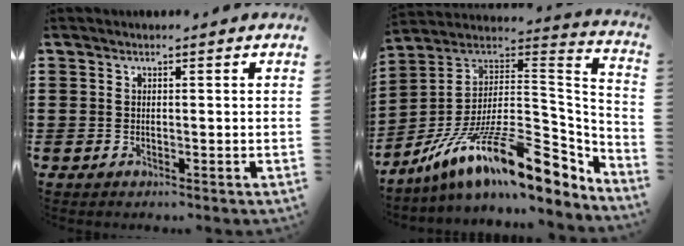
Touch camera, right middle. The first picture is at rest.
{"total": 18.7, "force": [-10.3, 6.0, 14.4], "torque": [-0.277, 0.017, -0.182]}